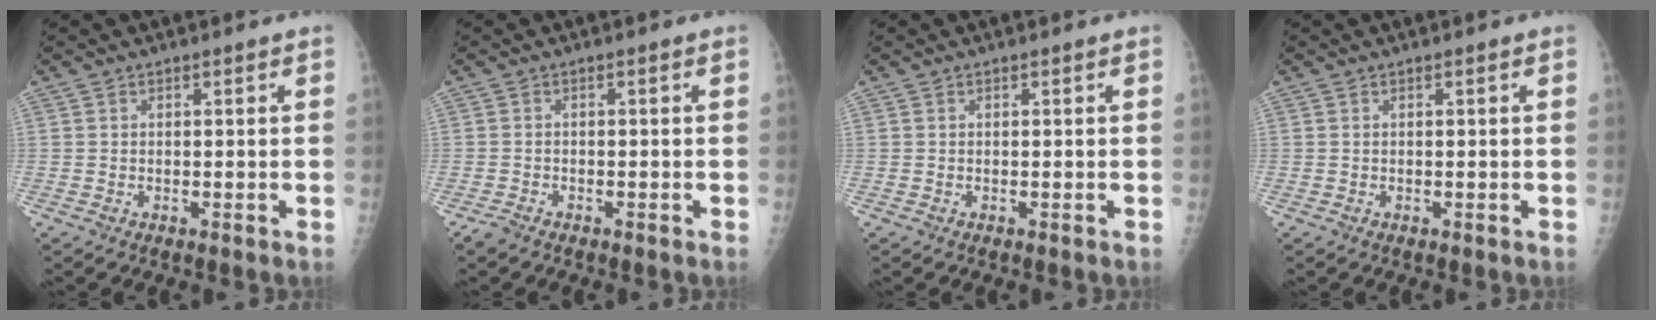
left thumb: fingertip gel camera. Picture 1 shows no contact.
{"total": 1.6, "force": [-1.5, 0.5, 0.4], "torque": [-0.016, 0.000, -0.028]}
{"total": 0.0}
{"total": 0.0}